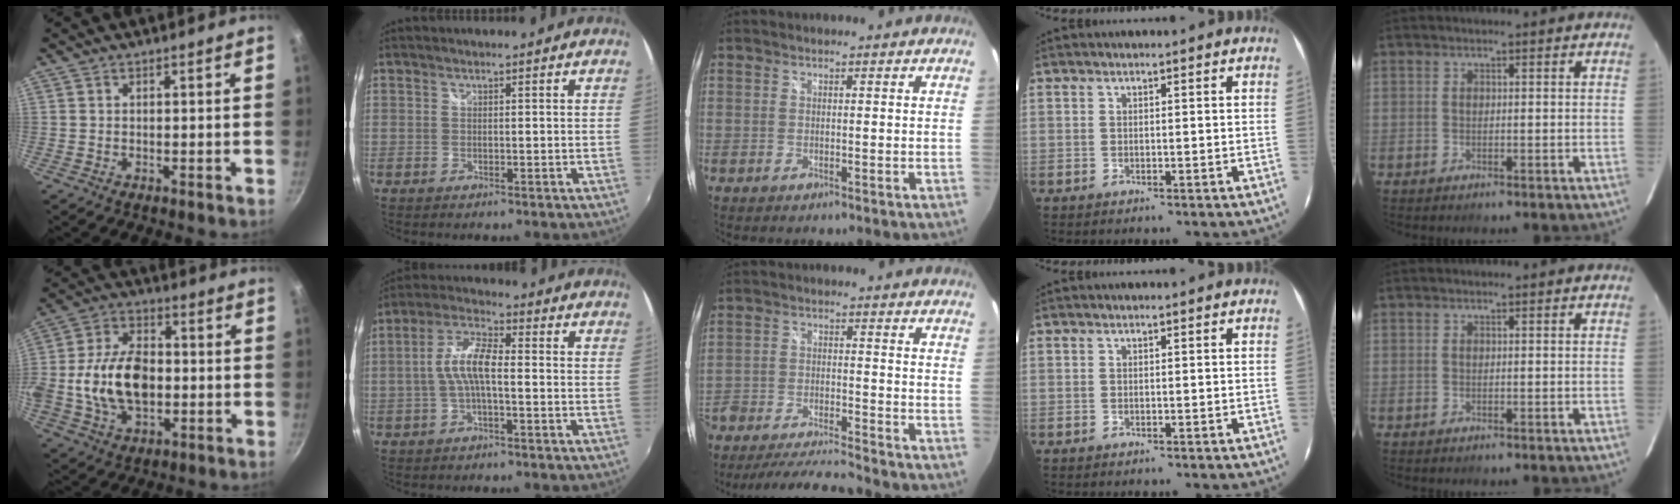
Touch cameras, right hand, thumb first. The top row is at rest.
{"thumb": {"total": 16.5, "force": [-1.4, 10.6, 12.5], "torque": [-0.208, 0.026, -0.030]}, "index": {"total": 7.3, "force": [-1.1, 2.2, 6.9], "torque": [-0.146, 0.015, -0.023]}, "middle": {"total": 14.5, "force": [-12.7, 2.6, 6.4], "torque": [-0.150, -0.022, -0.217]}}